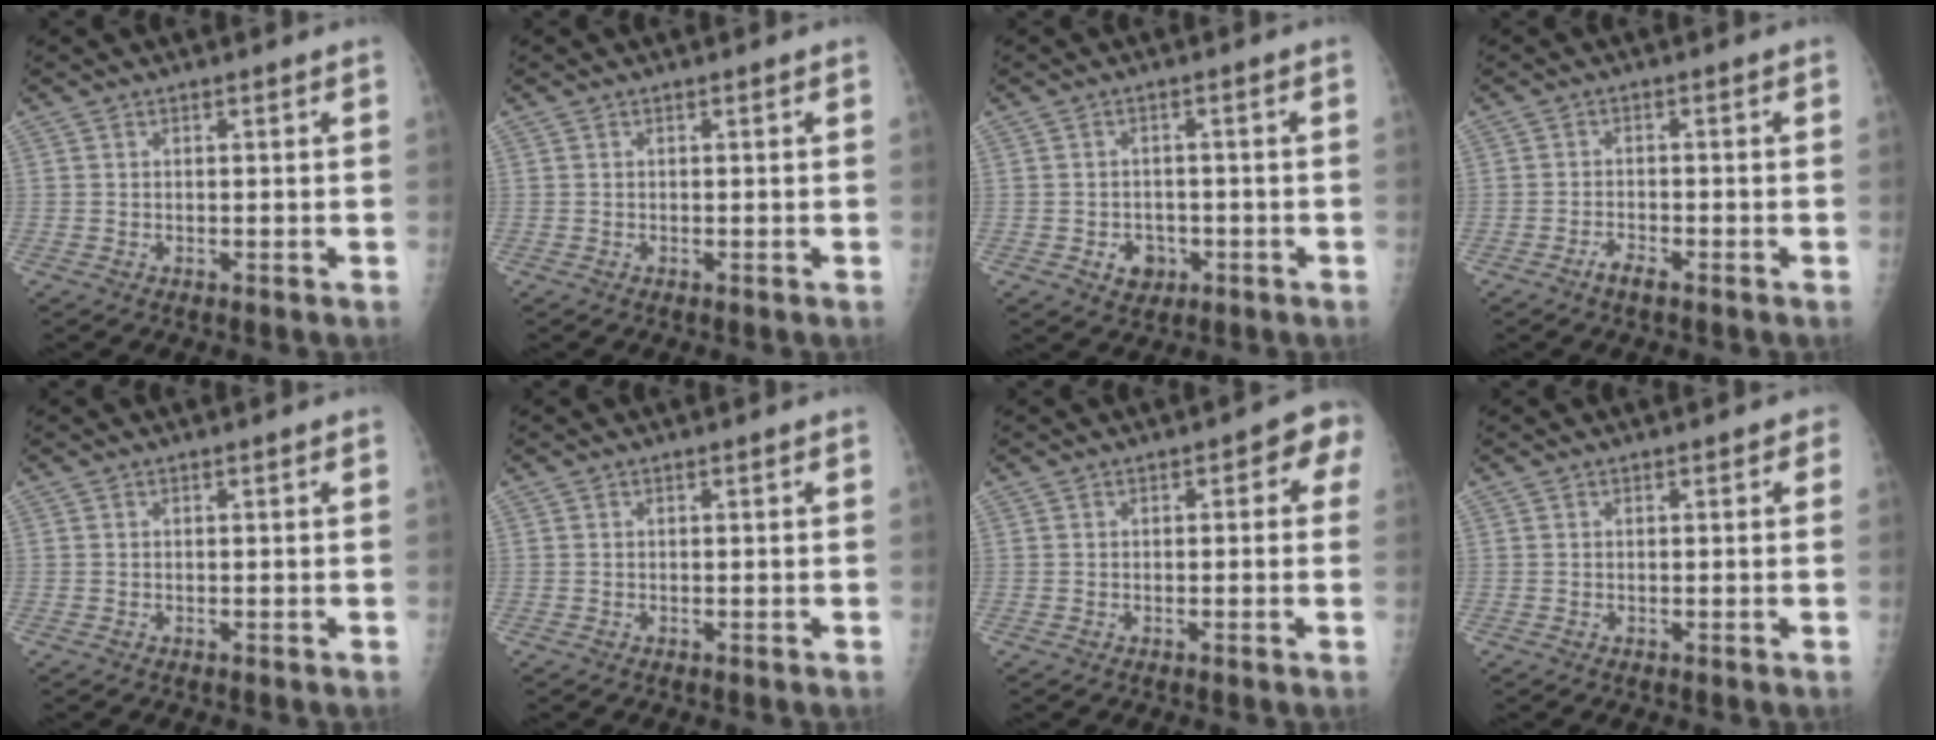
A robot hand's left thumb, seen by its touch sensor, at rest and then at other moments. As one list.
[{"total": 0.0}, {"total": 4.1, "force": [-1.6, 3.4, 1.7], "torque": [-0.008, 0.009, -0.016]}, {"total": 2.4, "force": [-1.8, 0.6, 1.4], "torque": [-0.034, 0.007, -0.036]}, {"total": 0.0}, {"total": 0.0}, {"total": 3.9, "force": [0.5, 2.4, 3.0], "torque": [-0.005, 0.013, -0.006]}, {"total": 1.0, "force": [0.4, 0.6, 0.6], "torque": [0.005, 0.002, -0.001]}]